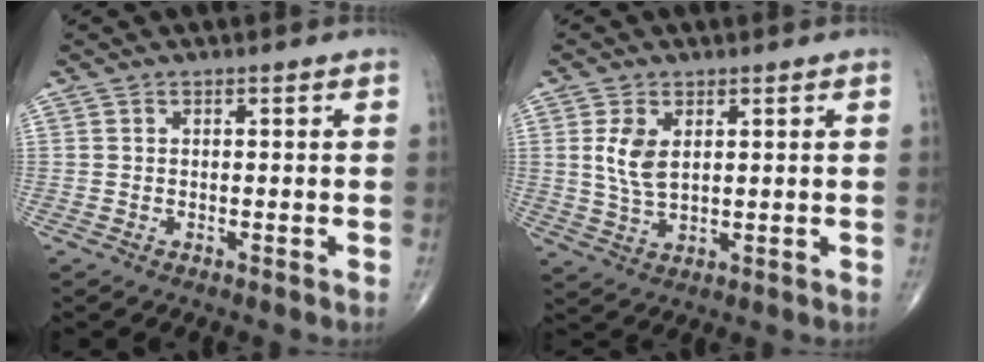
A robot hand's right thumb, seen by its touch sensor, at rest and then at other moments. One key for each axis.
{"total": 5.9, "fx": 1.6, "fy": 3.3, "fz": 4.7, "tx": -0.089, "ty": -0.007, "tz": 0.038}